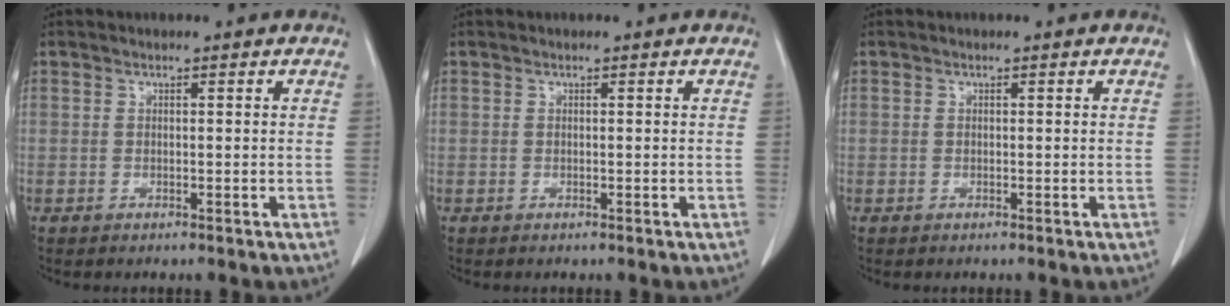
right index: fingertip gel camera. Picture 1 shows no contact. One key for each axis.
{"total": 0.0}
{"total": 0.0}